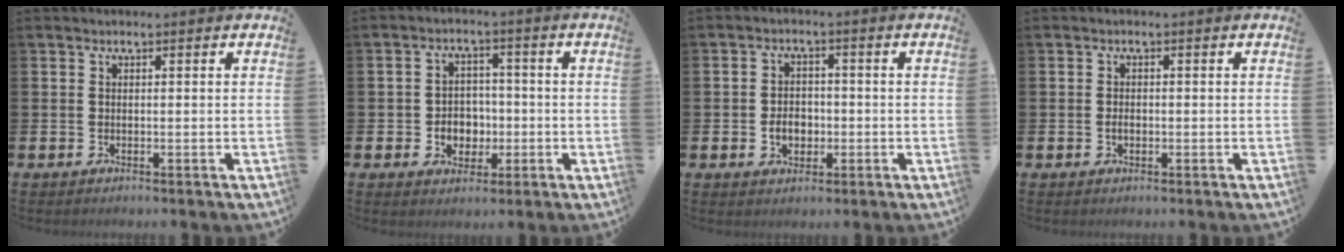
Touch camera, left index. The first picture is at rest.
{"total": 3.9, "force": [-0.7, 3.6, 1.3], "torque": [-0.026, 0.002, -0.021]}
{"total": 3.6, "force": [-0.9, 2.7, 2.2], "torque": [-0.024, -0.003, -0.025]}
{"total": 1.2, "force": [-0.3, 0.7, 0.8], "torque": [-0.012, 0.003, -0.008]}